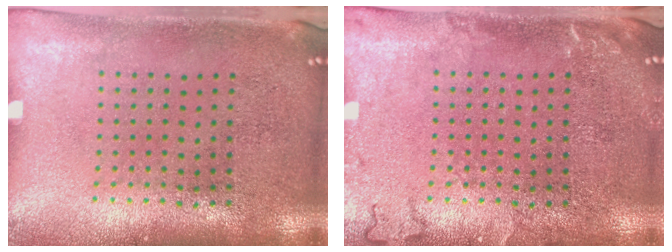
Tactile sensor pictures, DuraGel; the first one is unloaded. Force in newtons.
{"total": 1.7, "press": 1.6, "slide": 0.3}